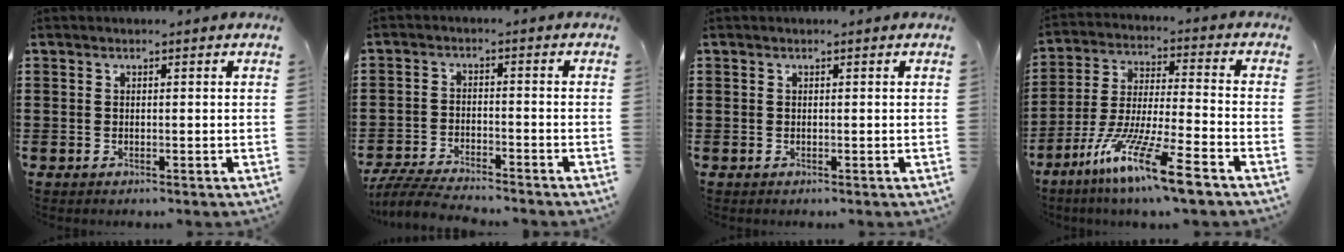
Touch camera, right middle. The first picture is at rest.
{"total": 5.5, "force": [-5.3, 0.5, 1.4], "torque": [-0.040, -0.004, -0.109]}
{"total": 0.0}
{"total": 12.6, "force": [-9.1, 0.8, 8.6], "torque": [-0.176, 0.004, -0.177]}